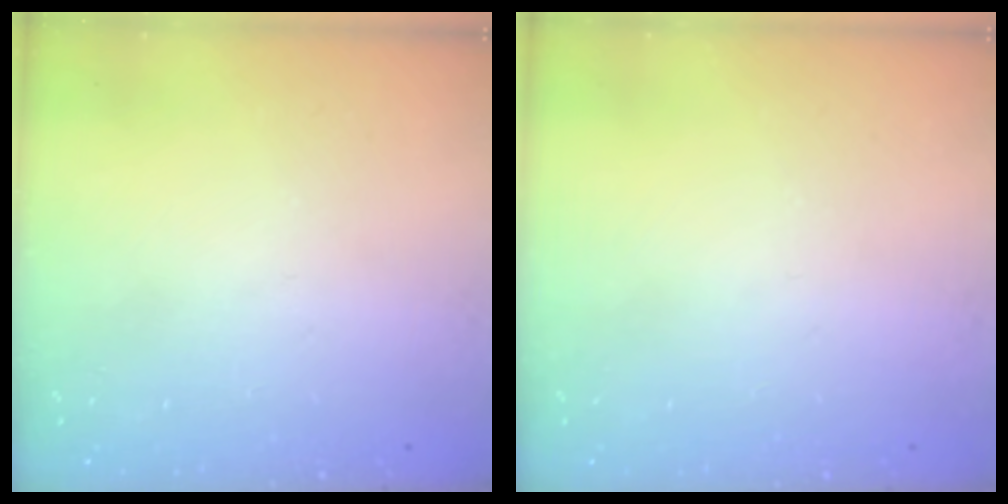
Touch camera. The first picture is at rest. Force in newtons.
{"total": 0.0}